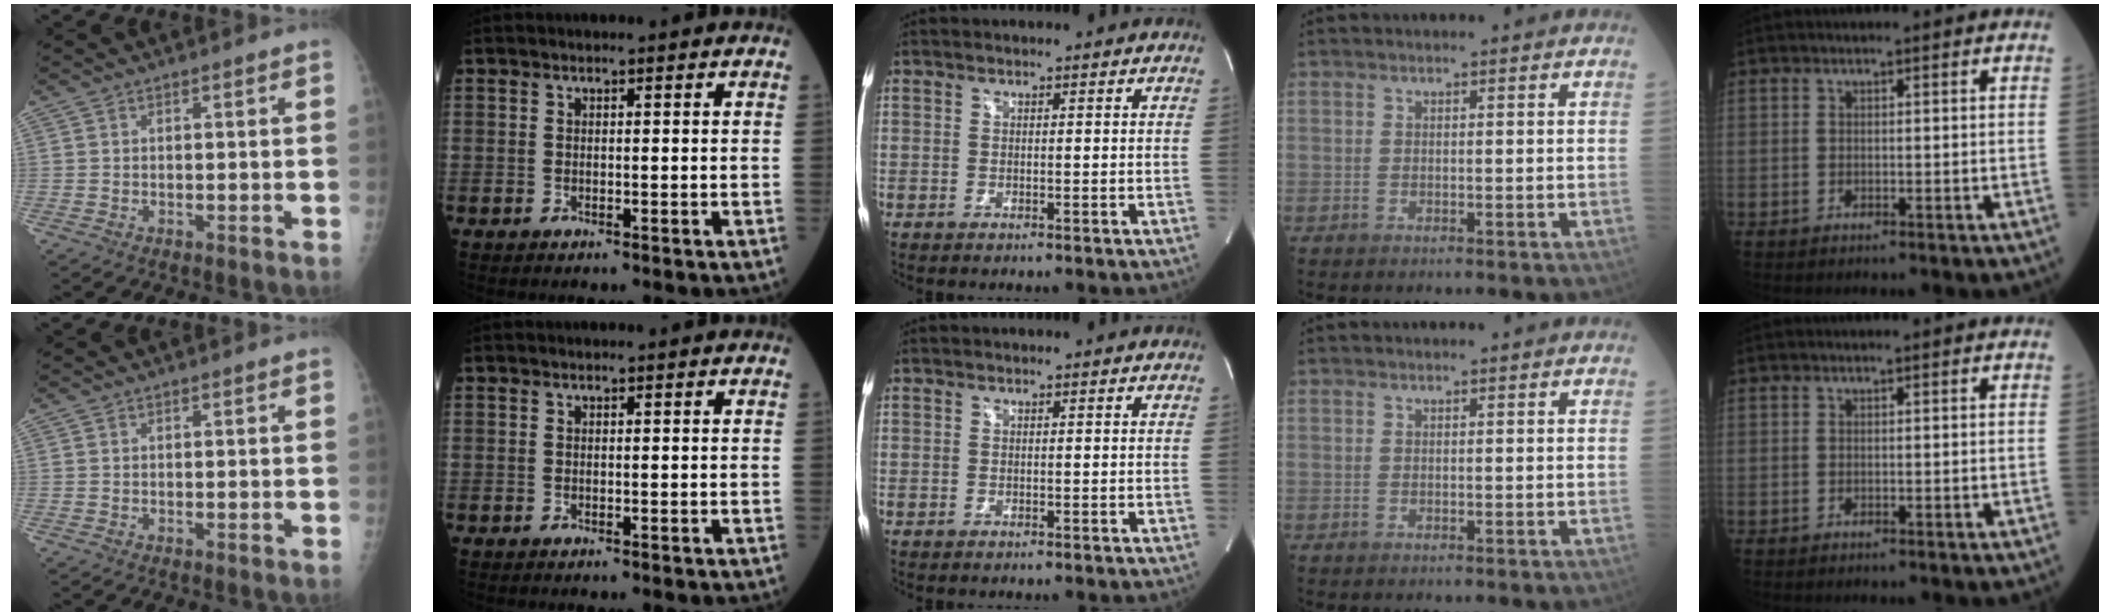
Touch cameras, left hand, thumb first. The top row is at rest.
{}